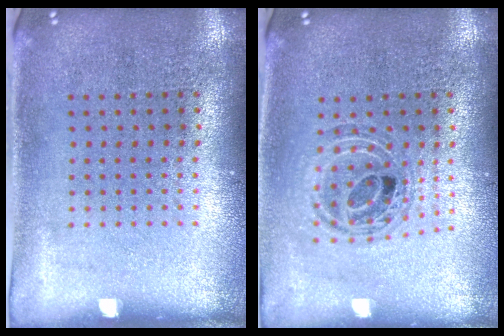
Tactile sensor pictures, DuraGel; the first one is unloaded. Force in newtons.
{"total": 0.8, "press": 0.8, "slide": 0.1}